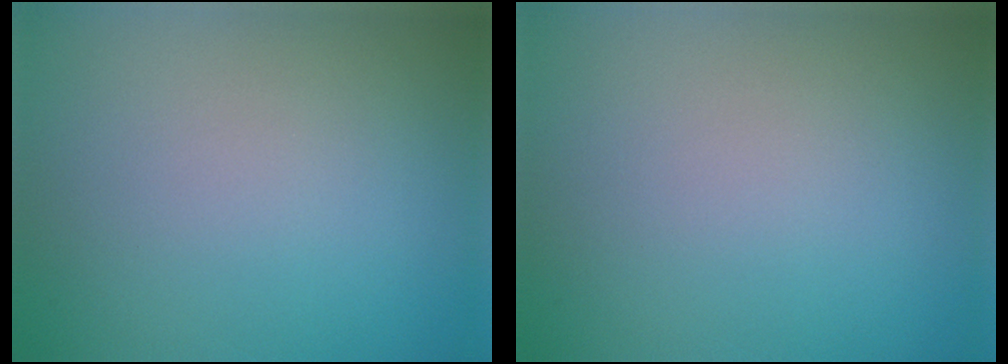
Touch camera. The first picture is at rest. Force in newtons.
{"total": 0.0}